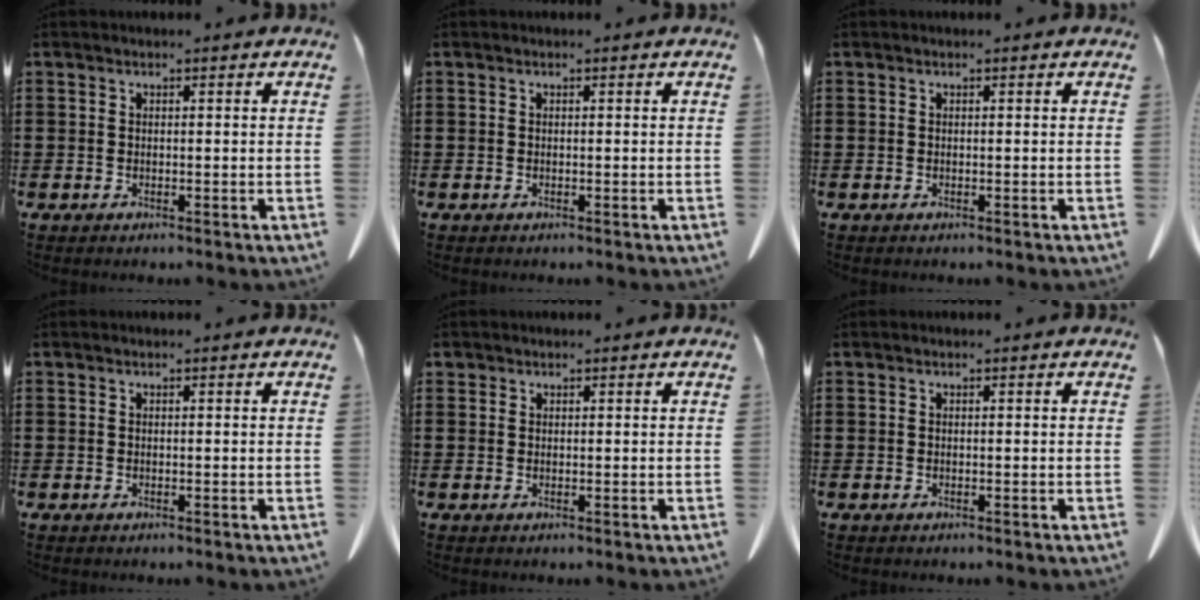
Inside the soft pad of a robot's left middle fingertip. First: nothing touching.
{"total": 0.0}
{"total": 0.0}
{"total": 0.0}
{"total": 0.7, "force": [0.6, 0.5, 0.1], "torque": [-0.005, 0.003, 0.011]}
{"total": 0.0}